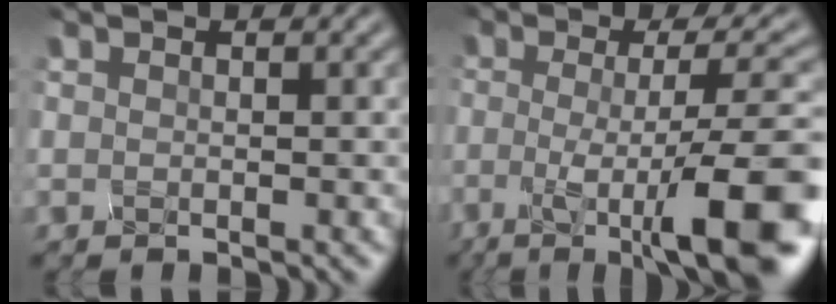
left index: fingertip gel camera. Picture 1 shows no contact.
{"total": 9.7, "force": [-3.1, 1.9, 9.0], "torque": [-0.130, -0.009, -0.031]}